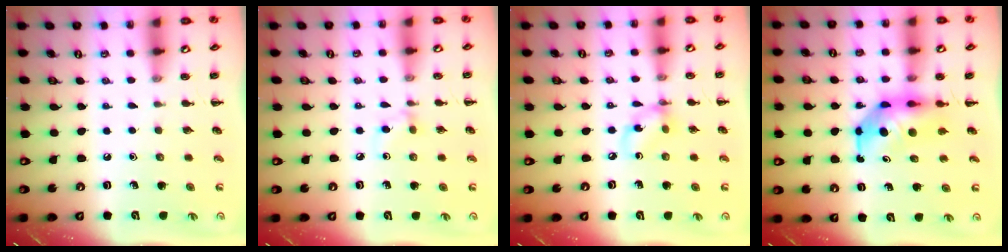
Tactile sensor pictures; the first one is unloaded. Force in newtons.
{"total": 5.2, "press": 4.8, "slide": 2.1}
{"total": 6.2, "press": 6.1, "slide": 0.8}
{"total": 5.6, "press": 5.5, "slide": 1.2}